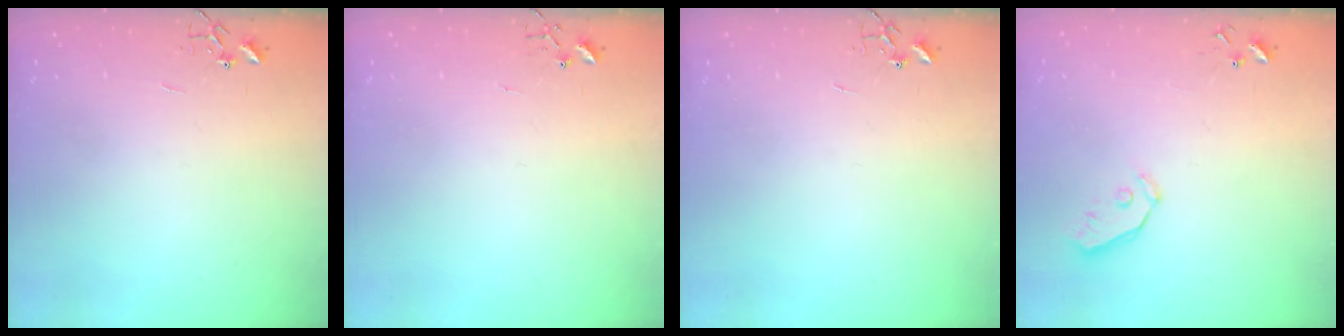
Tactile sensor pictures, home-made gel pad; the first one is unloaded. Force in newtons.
{"total": 3.8, "press": 3.8, "slide": 0.5}
{"total": 0.0}
{"total": 4.9, "press": 4.9, "slide": 0.2}